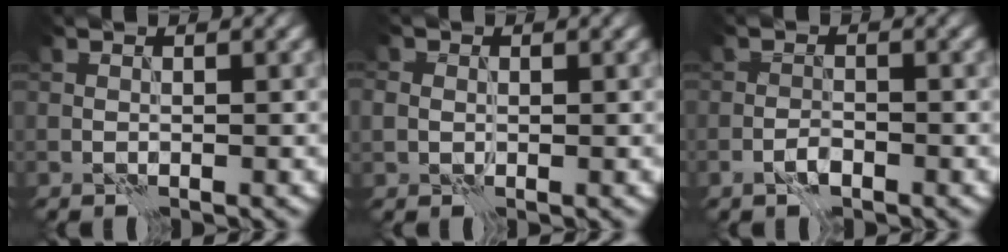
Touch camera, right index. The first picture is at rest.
{"total": 1.6, "force": [0.2, 1.4, 0.7], "torque": [-0.016, 0.002, 0.002]}
{"total": 1.5, "force": [-0.9, 0.7, 1.0], "torque": [-0.019, 0.003, -0.021]}